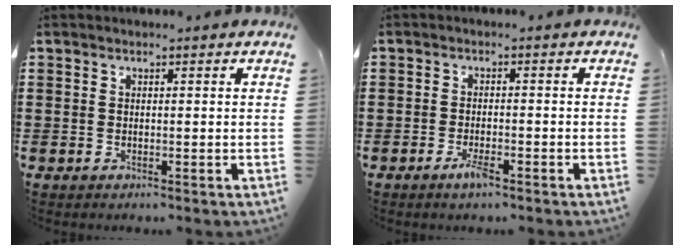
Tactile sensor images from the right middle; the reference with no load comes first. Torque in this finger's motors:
{"motor_torque": [2.14, 0.00, 0.20, 0.06]}